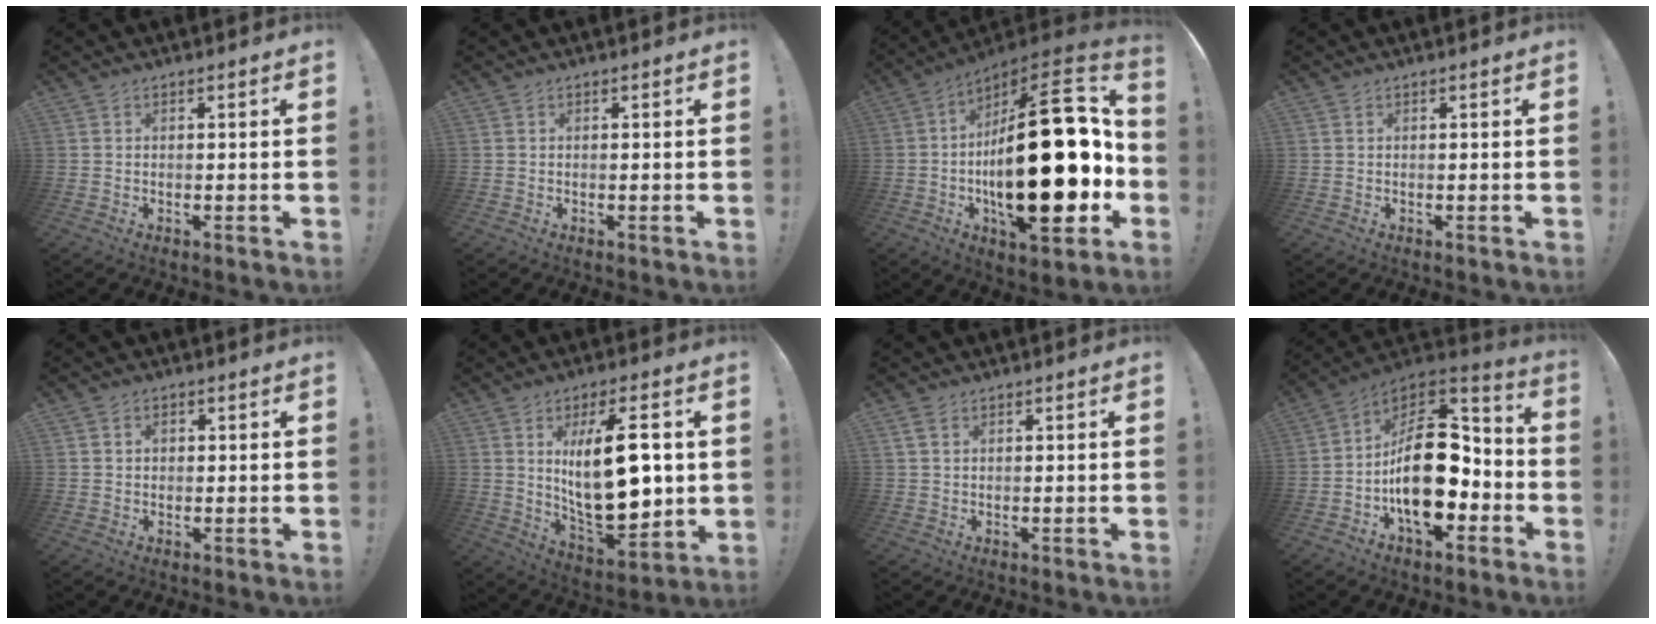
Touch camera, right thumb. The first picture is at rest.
{"total": 0.0}
{"total": 35.1, "force": [-2.7, 13.7, 32.2], "torque": [-0.511, 0.011, -0.035]}
{"total": 0.0}
{"total": 1.7, "force": [0.6, 1.4, 0.7], "torque": [-0.007, -0.003, 0.009]}
{"total": 21.1, "force": [3.4, 8.3, 19.2], "torque": [-0.321, -0.022, 0.053]}
{"total": 2.8, "force": [1.4, 1.7, 1.7], "torque": [-0.035, 0.003, 0.028]}
{"total": 23.5, "force": [-3.4, 13.5, 19.0], "torque": [-0.310, 0.026, -0.044]}